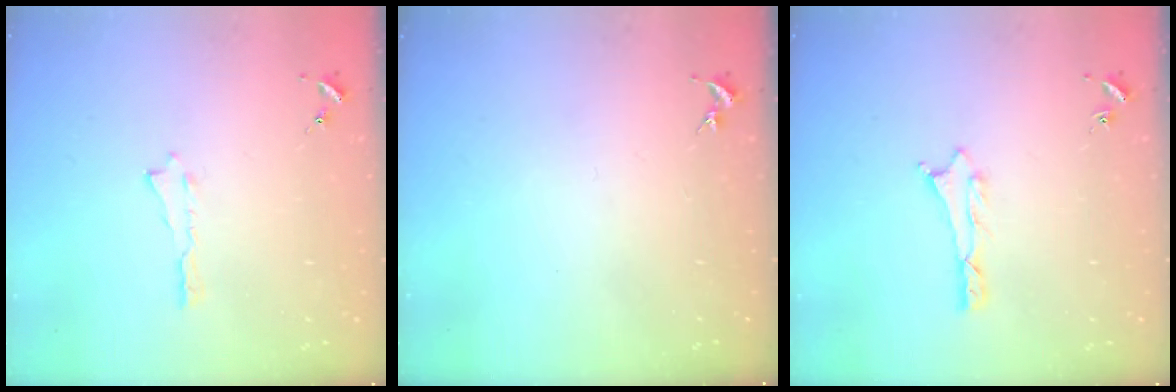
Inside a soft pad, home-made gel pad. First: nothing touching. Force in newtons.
{"total": 0.0}
{"total": 0.8, "press": 0.8, "slide": 0.2}